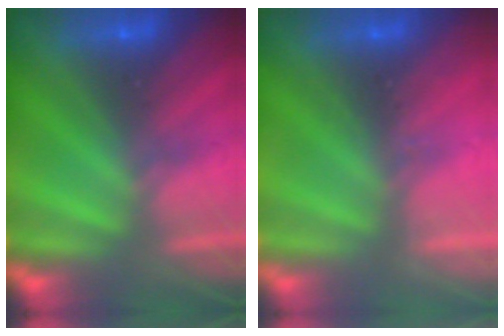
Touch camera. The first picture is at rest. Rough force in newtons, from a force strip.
{"total": 2.3}